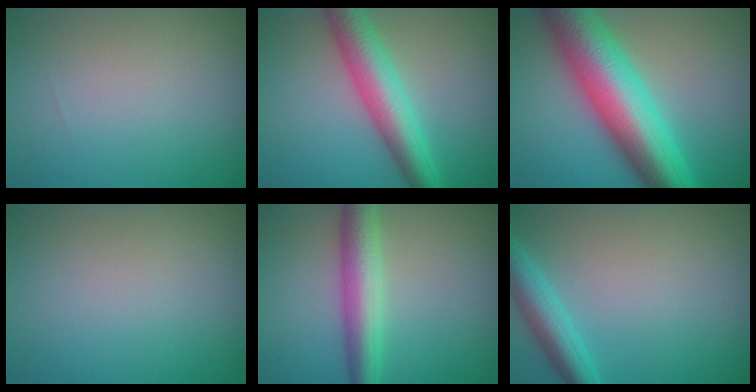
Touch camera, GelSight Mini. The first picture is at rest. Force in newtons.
{"total": 6.4, "press": 6.4, "slide": 0.1}
{"total": 12.1, "press": 12.1, "slide": 0.2}
{"total": 0.0}
{"total": 5.0, "press": 5.0, "slide": 0.1}
{"total": 4.1, "press": 4.1, "slide": 0.2}